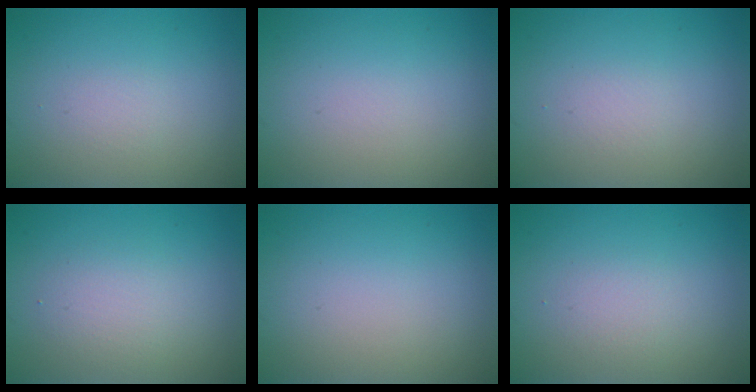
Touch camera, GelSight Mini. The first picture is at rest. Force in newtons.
{"total": 0.0}
{"total": 0.7, "press": 0.7, "slide": 0.0}
{"total": 2.2, "press": 2.2, "slide": 0.1}
{"total": 0.0}
{"total": 1.4, "press": 1.4, "slide": 0.0}